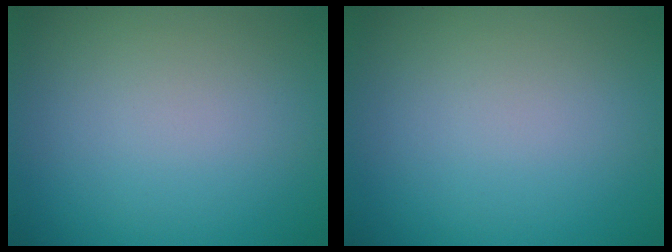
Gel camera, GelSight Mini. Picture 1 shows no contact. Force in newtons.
{"total": 0.0}